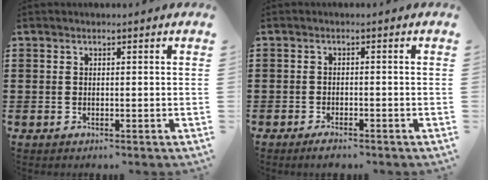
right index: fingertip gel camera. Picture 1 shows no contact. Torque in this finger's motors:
{"motor_torque": [-0.06, 0.25, 0.08, 0.00]}